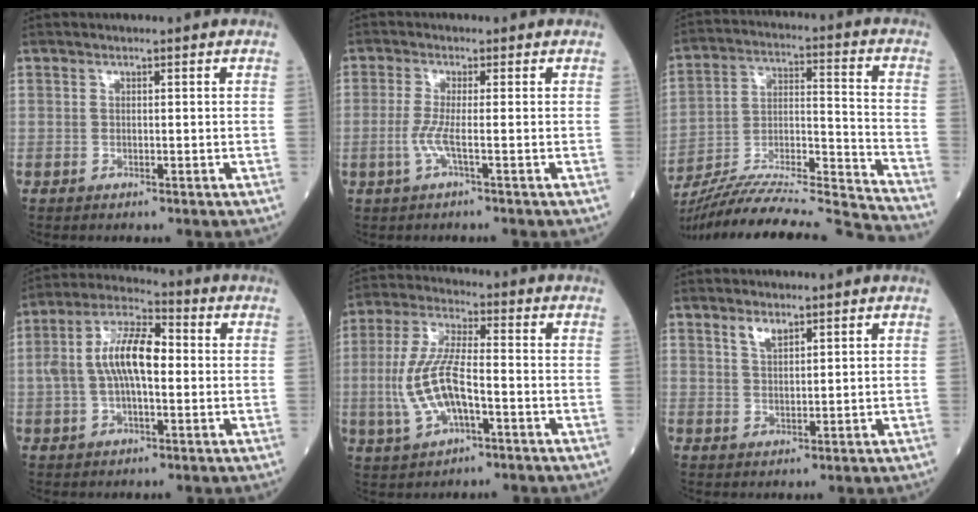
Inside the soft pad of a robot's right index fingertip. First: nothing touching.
{"total": 3.0, "force": [-0.9, -0.3, 2.9], "torque": [-0.069, -0.006, -0.025]}
{"total": 26.2, "force": [-24.8, -1.4, 8.3], "torque": [-0.136, -0.016, -0.387]}
{"total": 11.2, "force": [0.4, 4.3, 10.3], "torque": [-0.210, 0.027, 0.004]}
{"total": 10.5, "force": [-2.3, 3.3, 9.8], "torque": [-0.214, 0.002, -0.040]}
{"total": 2.5, "force": [1.8, 0.9, 1.5], "torque": [-0.030, 0.000, 0.038]}